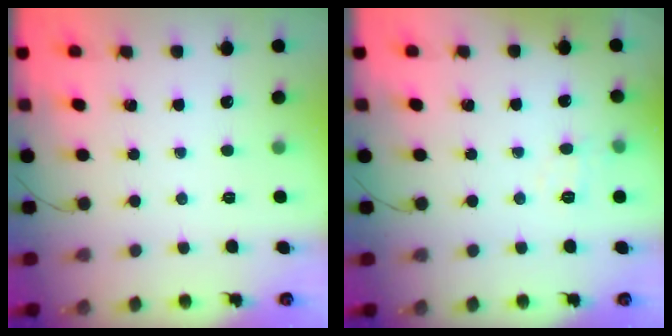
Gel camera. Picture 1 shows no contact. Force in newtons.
{"total": 5.1, "press": 4.9, "slide": 1.7}